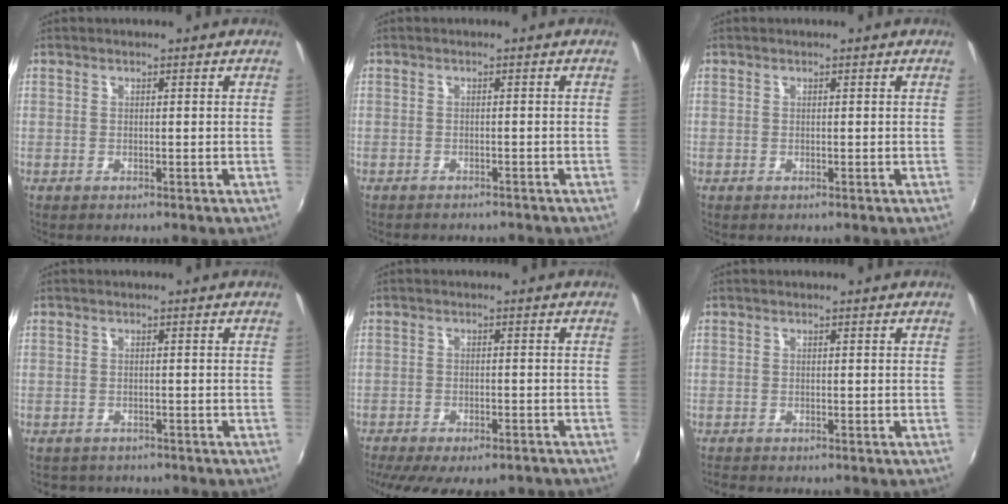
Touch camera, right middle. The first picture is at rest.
{"total": 4.2, "force": [-3.8, 1.0, 1.4], "torque": [-0.036, -0.009, -0.054]}
{"total": 0.0}
{"total": 3.1, "force": [-2.7, 1.5, 0.5], "torque": [-0.018, -0.011, -0.038]}
{"total": 13.8, "force": [-10.8, 4.4, 7.3], "torque": [-0.152, -0.043, -0.152]}
{"total": 1.2, "force": [-1.1, 0.1, 0.4], "torque": [-0.010, -0.007, -0.021]}